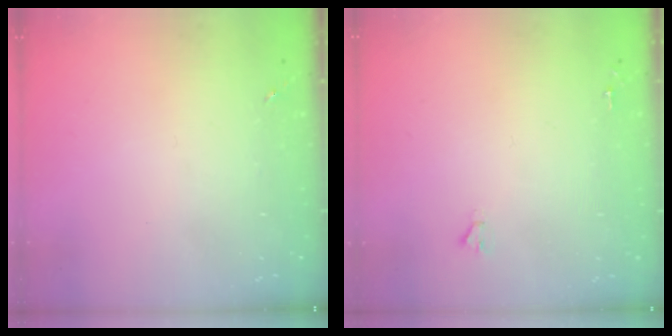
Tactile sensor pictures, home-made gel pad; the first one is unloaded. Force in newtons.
{"total": 1.6, "press": 1.6, "slide": 0.1}